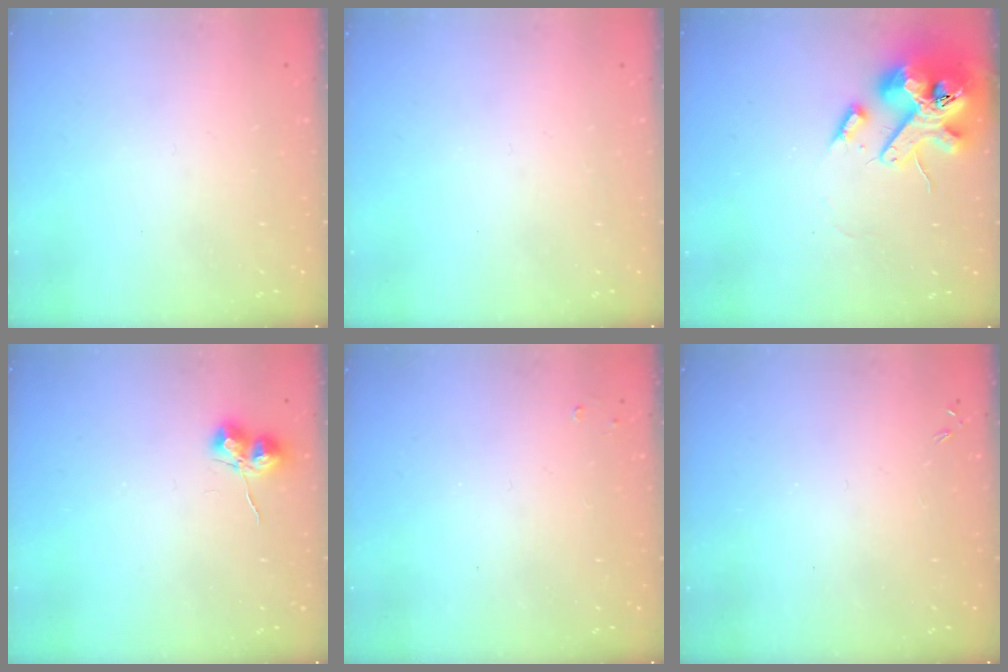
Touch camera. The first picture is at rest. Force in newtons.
{"total": 0.0}
{"total": 18.0, "press": 17.7, "slide": 2.7}
{"total": 7.3, "press": 7.2, "slide": 1.2}
{"total": 1.8, "press": 1.8, "slide": 0.3}
{"total": 0.0}